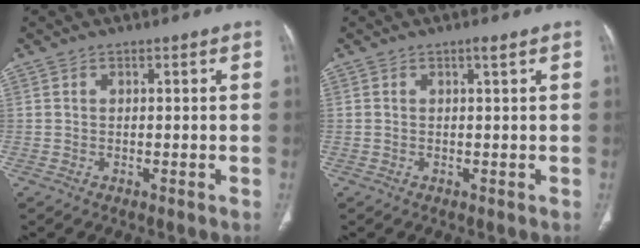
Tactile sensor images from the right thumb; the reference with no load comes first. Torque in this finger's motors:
{"motor_torque": [2.08, 1.69, -0.10, -0.47, 0.00]}